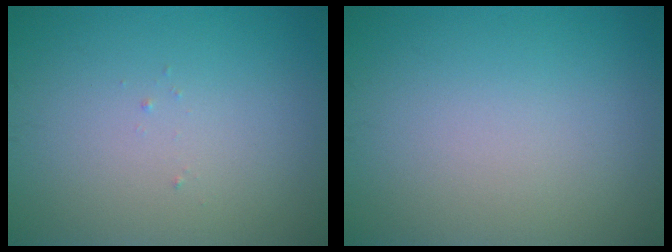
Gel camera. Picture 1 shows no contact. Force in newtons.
{"total": 0.0}